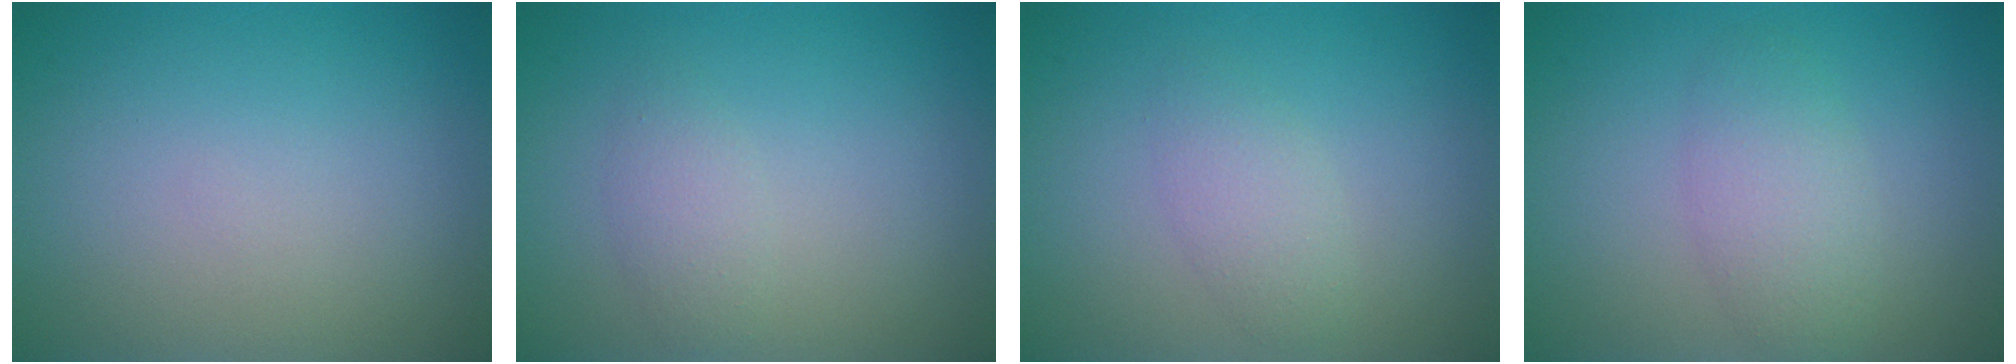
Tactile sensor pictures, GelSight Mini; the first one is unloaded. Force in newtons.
{"total": 1.6, "press": 1.6, "slide": 0.1}
{"total": 2.0, "press": 2.0, "slide": 0.1}
{"total": 3.0, "press": 3.0, "slide": 0.2}